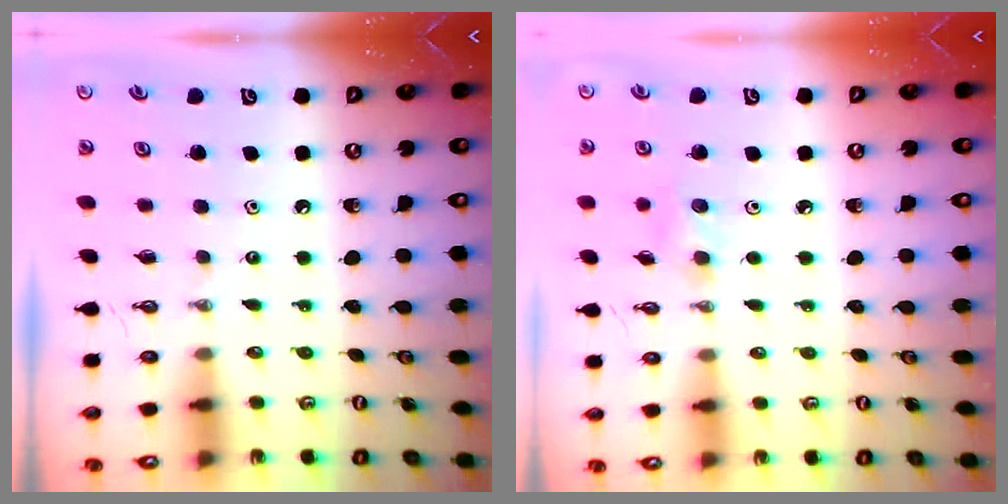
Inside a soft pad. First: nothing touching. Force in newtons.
{"total": 8.8, "press": 4.8, "slide": 7.3}